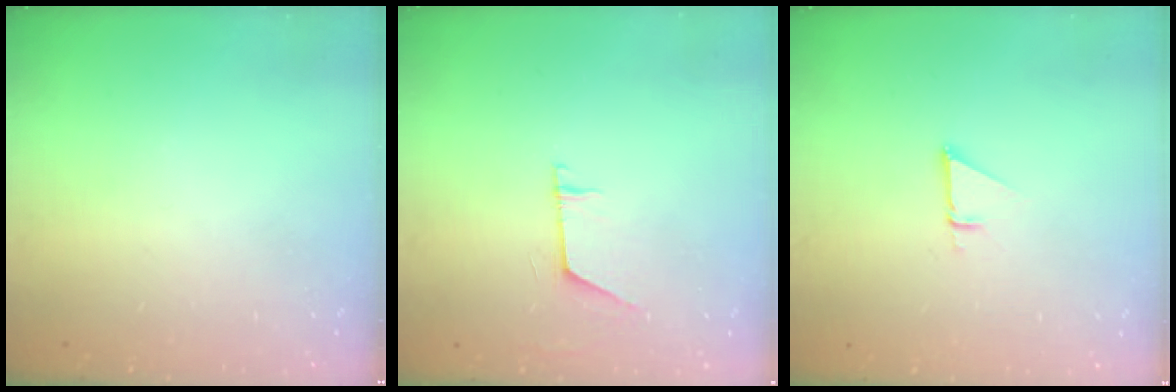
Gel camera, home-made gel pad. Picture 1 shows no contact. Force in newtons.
{"total": 6.1, "press": 6.1, "slide": 0.5}
{"total": 2.3, "press": 2.3, "slide": 0.1}